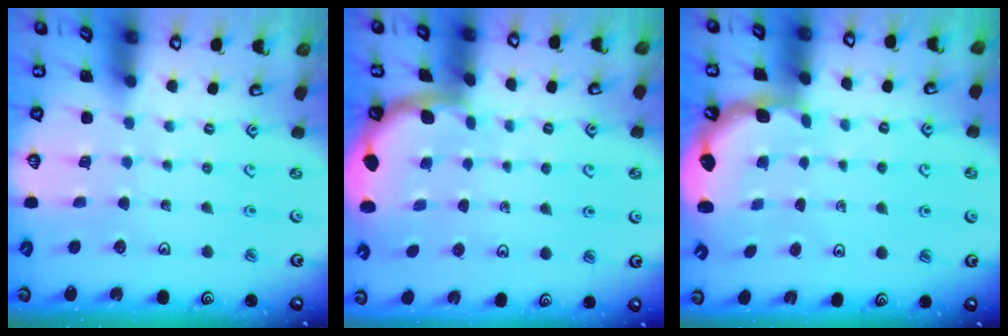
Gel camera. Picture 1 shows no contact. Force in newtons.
{"total": 1.8, "press": 1.8, "slide": 0.1}
{"total": 2.3, "press": 1.8, "slide": 1.3}